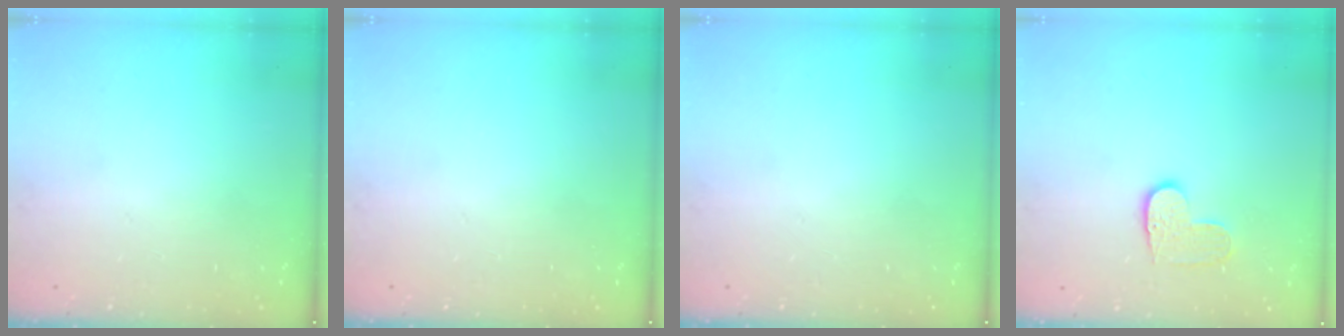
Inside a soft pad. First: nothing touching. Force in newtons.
{"total": 0.0}
{"total": 0.0}
{"total": 6.1, "press": 6.1, "slide": 0.4}